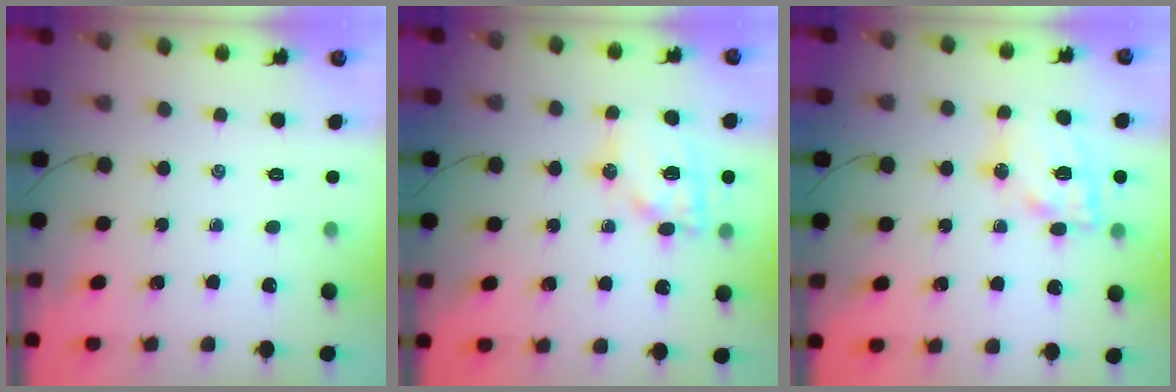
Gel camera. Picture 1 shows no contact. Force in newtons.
{"total": 13.5, "press": 13.3, "slide": 2.2}
{"total": 15.5, "press": 15.2, "slide": 3.0}